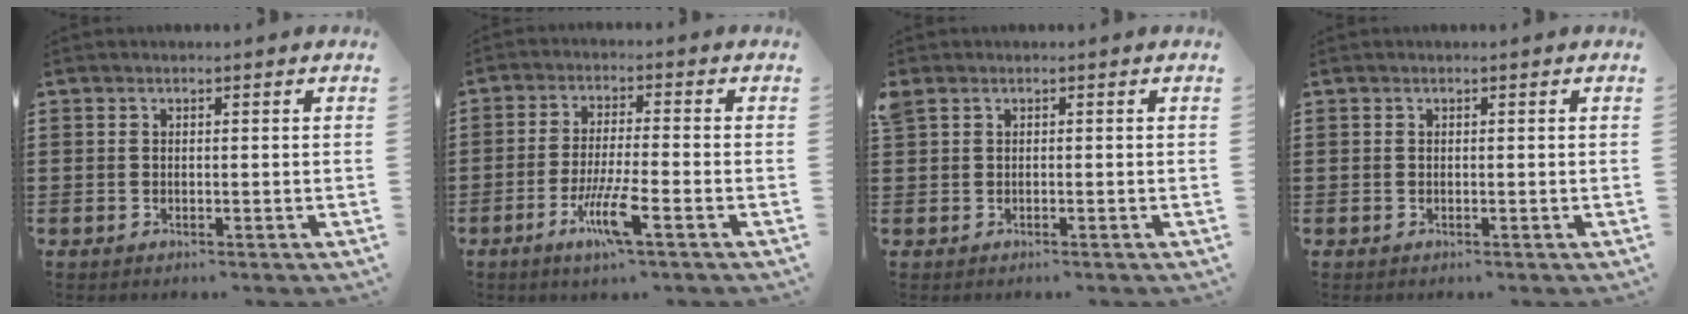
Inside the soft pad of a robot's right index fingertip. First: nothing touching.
{"total": 7.1, "force": [-3.6, 0.8, 6.1], "torque": [-0.123, -0.013, -0.067]}
{"total": 0.8, "force": [0.2, 0.6, 0.5], "torque": [-0.013, 0.004, 0.004]}
{"total": 0.0}